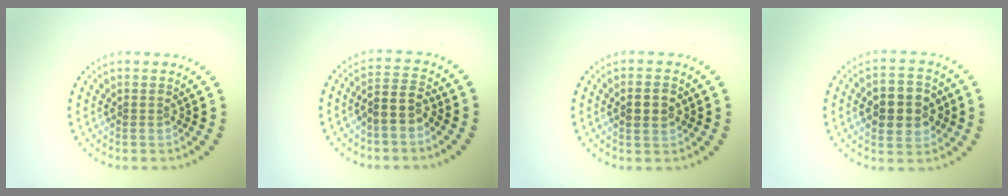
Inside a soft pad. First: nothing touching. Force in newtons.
{"total": 2.5, "press": 2.1, "slide": 1.3}
{"total": 2.4, "press": 2.3, "slide": 0.3}
{"total": 5.6, "press": 5.6, "slide": 0.5}